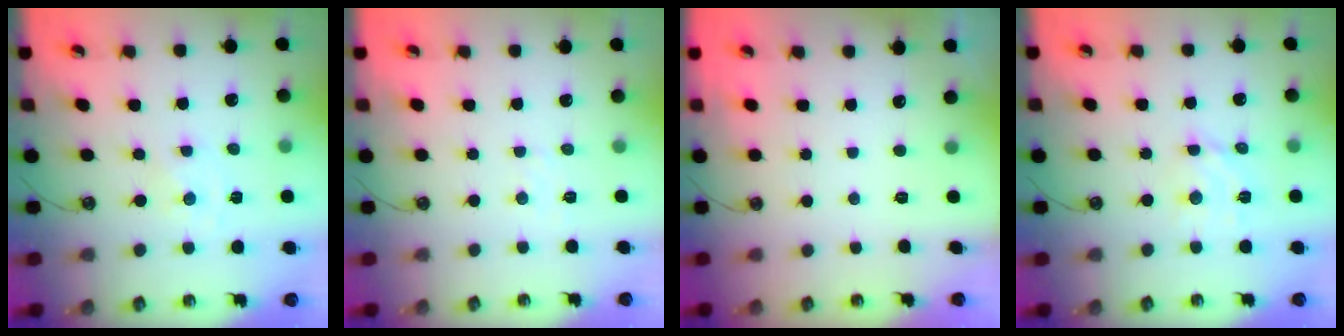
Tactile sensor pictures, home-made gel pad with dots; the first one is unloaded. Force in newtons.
{"total": 3.1, "press": 3.0, "slide": 0.6}
{"total": 0.0}
{"total": 6.8, "press": 6.8, "slide": 0.3}